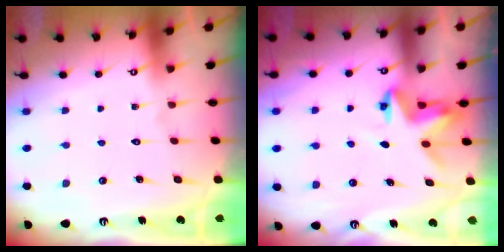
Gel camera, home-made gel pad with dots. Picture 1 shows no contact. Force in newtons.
{"total": 5.9, "press": 5.8, "slide": 0.4}